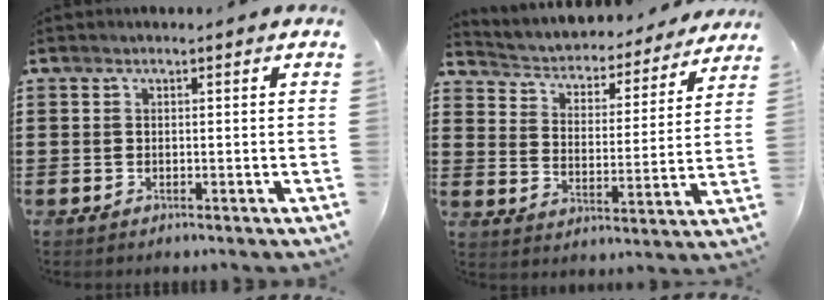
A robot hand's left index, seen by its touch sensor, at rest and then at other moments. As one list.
[{"total": 2.7, "force": [2.6, 0.9, 0.2], "torque": [-0.025, -0.027, 0.033]}]